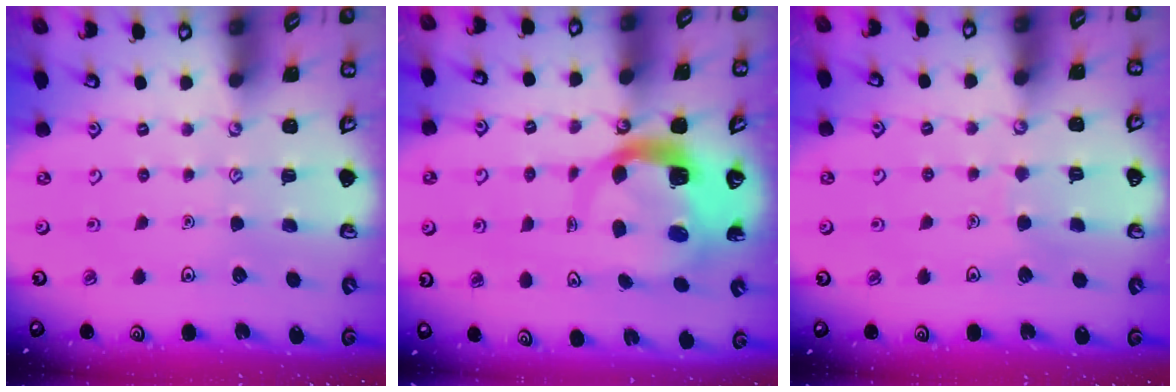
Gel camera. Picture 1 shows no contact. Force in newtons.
{"total": 7.8, "press": 7.7, "slide": 1.1}
{"total": 2.4, "press": 2.4, "slide": 0.2}